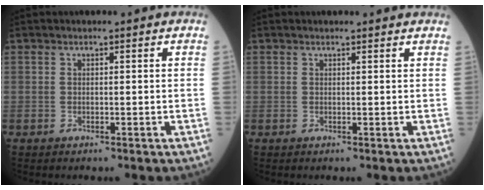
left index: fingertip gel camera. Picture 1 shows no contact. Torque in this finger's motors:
{"motor_torque": [0.32, -0.80, -0.45, 0.00]}